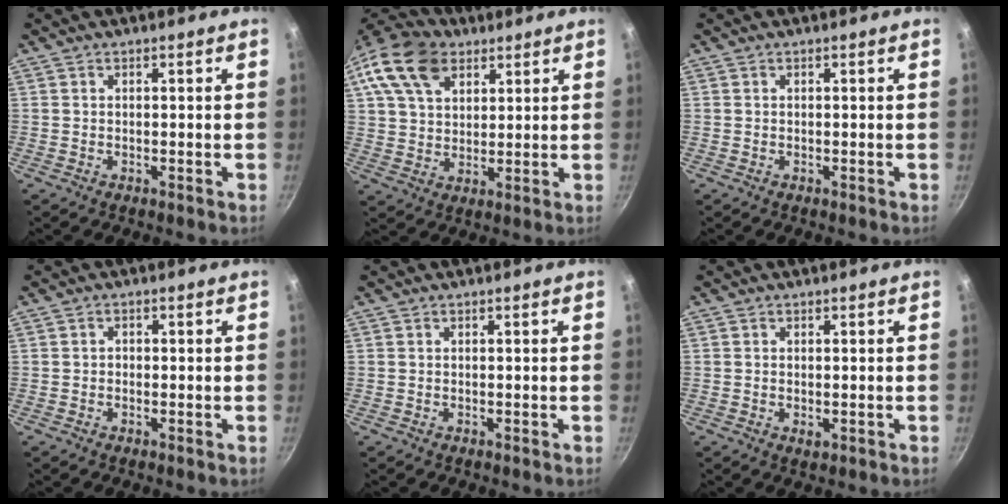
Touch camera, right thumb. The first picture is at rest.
{"total": 16.7, "force": [8.1, 11.1, 9.5], "torque": [-0.177, 0.011, 0.143]}
{"total": 0.0}
{"total": 0.9, "force": [-0.2, 0.8, 0.4], "torque": [-0.005, 0.004, -0.004]}
{"total": 0.0}
{"total": 1.3, "force": [-0.2, 0.7, 1.1], "torque": [-0.018, -0.004, -0.002]}